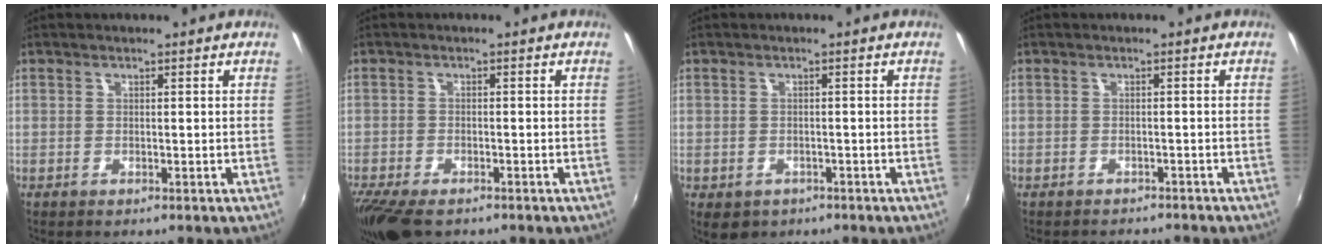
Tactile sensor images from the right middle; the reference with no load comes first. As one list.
[{"total": 8.6, "force": [-6.5, 3.0, 4.7], "torque": [-0.116, -0.038, -0.119]}, {"total": 4.2, "force": [-2.0, 3.2, 1.9], "torque": [-0.041, -0.013, -0.022]}, {"total": 4.2, "force": [-3.8, 1.3, 1.0], "torque": [-0.024, -0.010, -0.052]}]